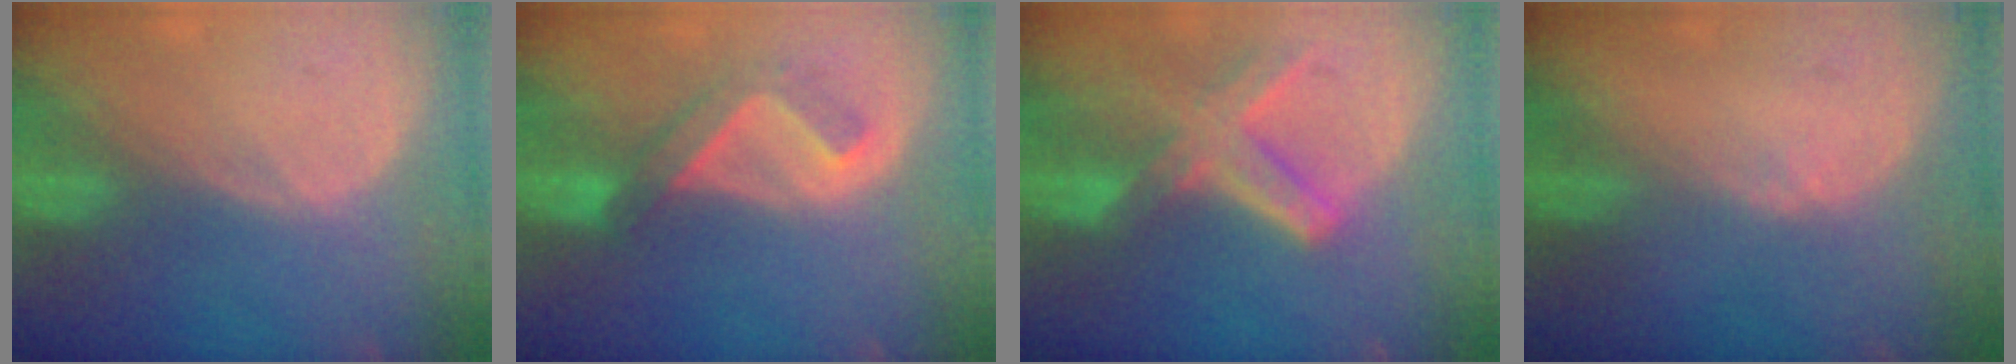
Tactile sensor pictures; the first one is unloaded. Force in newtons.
{"total": 5.2, "press": 4.7, "slide": 2.3}
{"total": 8.3, "press": 7.3, "slide": 4.0}
{"total": 1.2, "press": 0.9, "slide": 0.8}